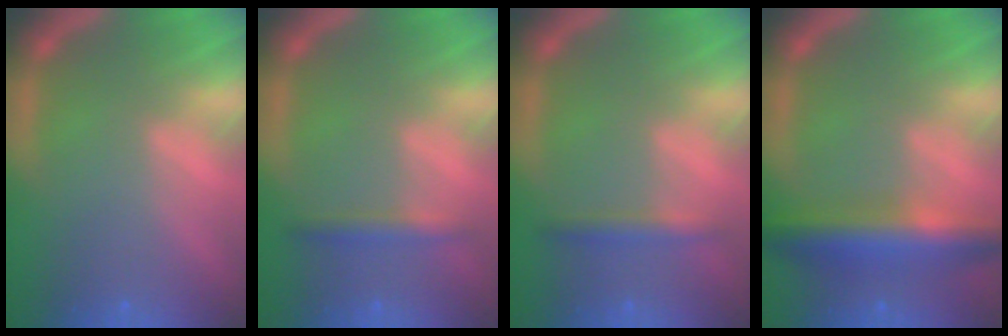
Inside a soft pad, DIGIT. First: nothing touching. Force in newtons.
{"total": 1.9}
{"total": 1.9}
{"total": 6.5}